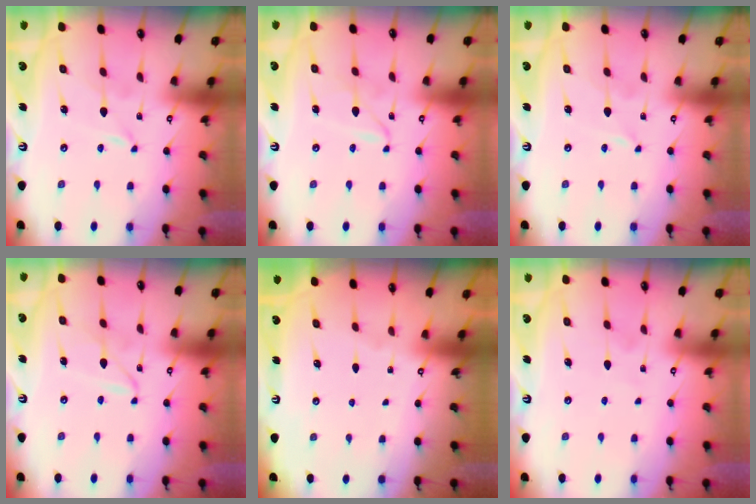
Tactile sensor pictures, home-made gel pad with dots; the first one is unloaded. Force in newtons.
{"total": 1.9, "press": 1.9, "slide": 0.2}
{"total": 0.5, "press": 0.5, "slide": 0.1}
{"total": 1.8, "press": 1.8, "slide": 0.2}
{"total": 0.0}
{"total": 2.9, "press": 2.9, "slide": 0.3}